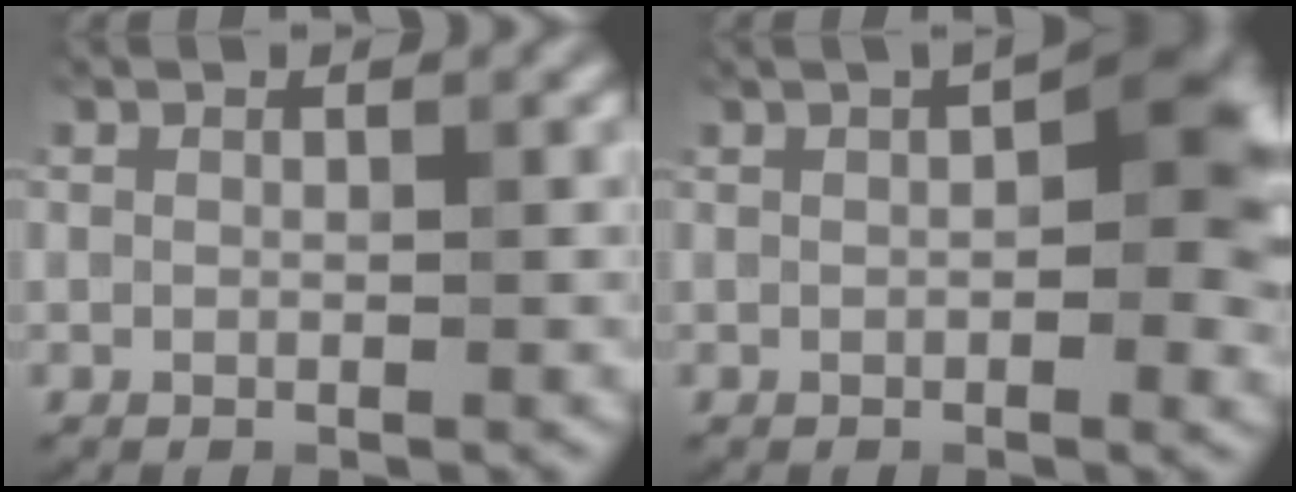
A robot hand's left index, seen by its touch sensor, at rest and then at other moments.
{"total": 7.7, "force": [1.3, 3.7, 6.7], "torque": [-0.075, 0.018, 0.013]}